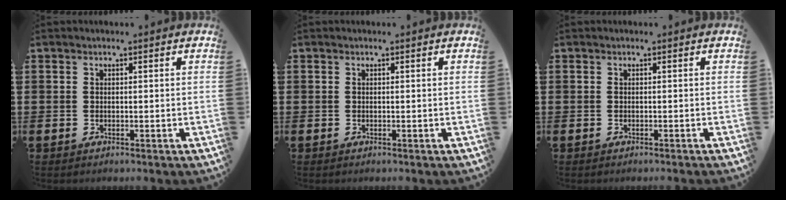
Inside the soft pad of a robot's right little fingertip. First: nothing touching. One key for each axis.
{"total": 0.0}
{"total": 0.0}